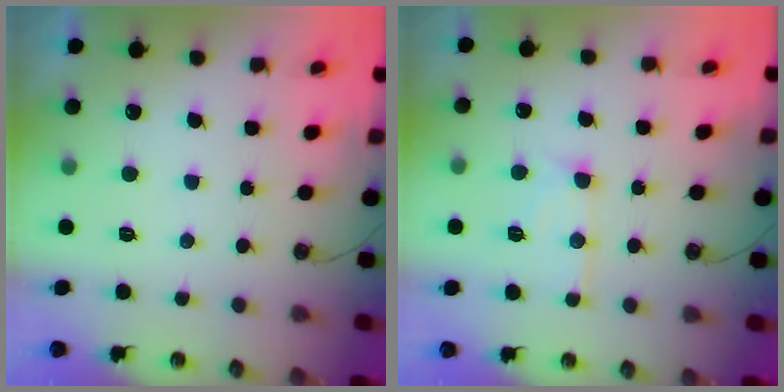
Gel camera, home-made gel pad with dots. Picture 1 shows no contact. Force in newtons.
{"total": 10.0, "press": 10.0, "slide": 0.6}